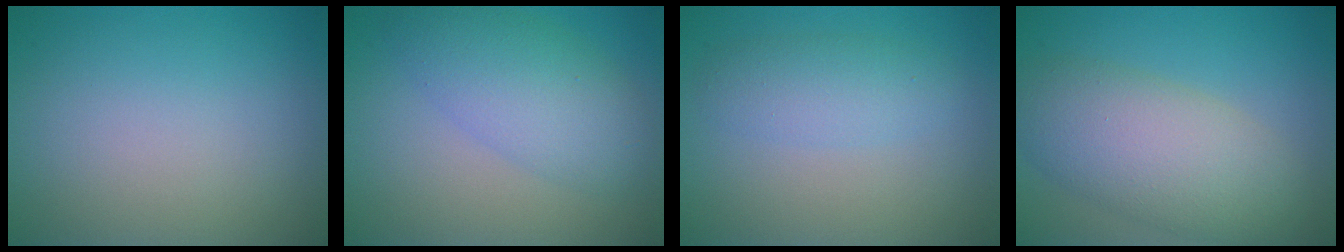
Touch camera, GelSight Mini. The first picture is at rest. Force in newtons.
{"total": 5.3, "press": 5.3, "slide": 0.1}
{"total": 2.7, "press": 2.7, "slide": 0.0}
{"total": 7.2, "press": 7.2, "slide": 0.6}